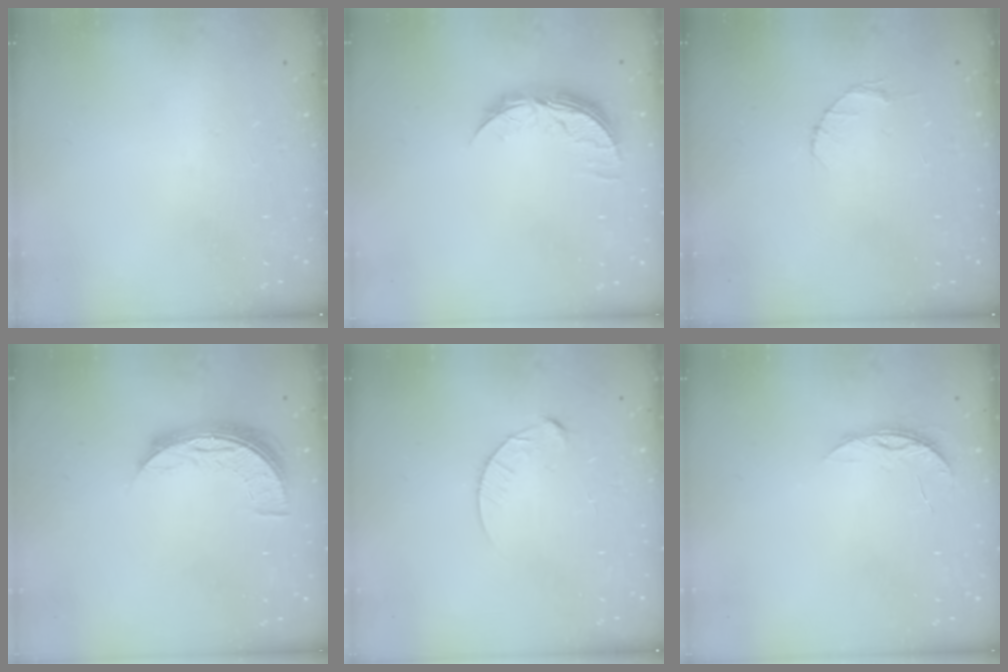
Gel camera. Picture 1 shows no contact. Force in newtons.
{"total": 8.2, "press": 8.2, "slide": 0.5}
{"total": 2.6, "press": 2.6, "slide": 0.3}
{"total": 7.7, "press": 7.6, "slide": 0.7}
{"total": 4.3, "press": 4.3, "slide": 0.4}
{"total": 4.5, "press": 4.5, "slide": 0.4}